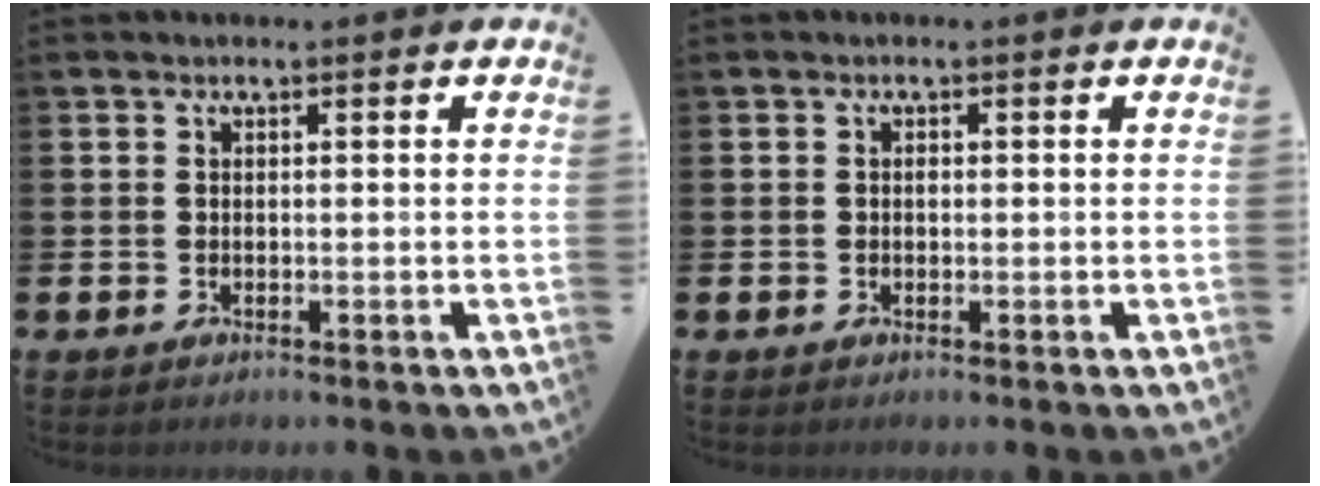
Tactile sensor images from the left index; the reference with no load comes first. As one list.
[{"total": 0.5, "force": [0.0, 0.5, 0.3], "torque": [-0.005, 0.004, -0.001]}]